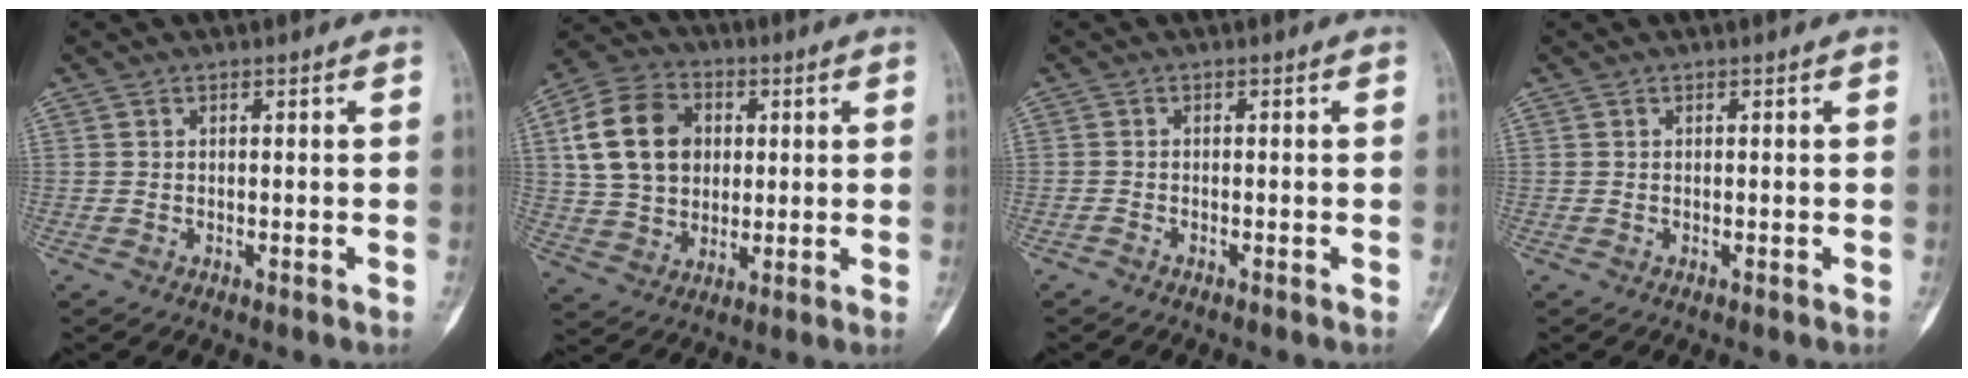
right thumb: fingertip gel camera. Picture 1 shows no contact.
{"total": 15.1, "force": [3.2, 11.6, 9.2], "torque": [-0.143, 0.008, 0.057]}
{"total": 0.6, "force": [-0.6, 0.1, 0.2], "torque": [-0.007, 0.000, -0.014]}
{"total": 0.0}